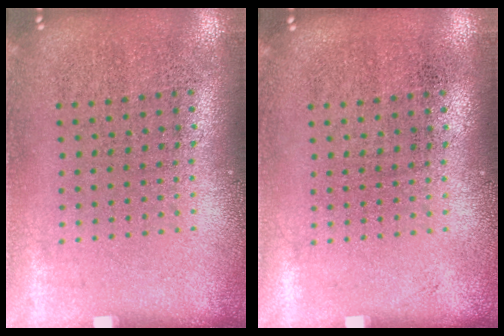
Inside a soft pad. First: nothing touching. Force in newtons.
{"total": 0.0}